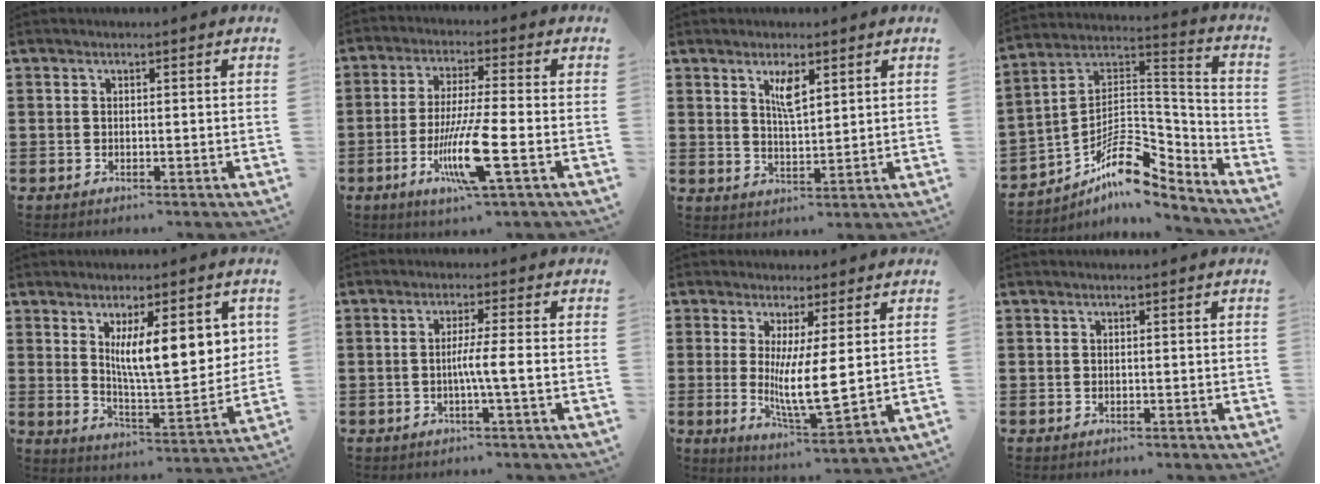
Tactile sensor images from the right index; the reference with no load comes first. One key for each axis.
{"total": 10.6, "fx": -3.8, "fy": 1.2, "fz": 9.8, "tx": -0.199, "ty": -0.015, "tz": -0.074}
{"total": 3.9, "fx": 2.2, "fy": 1.1, "fz": 3.1, "tx": -0.050, "ty": -0.002, "tz": 0.034}
{"total": 10.5, "fx": -6.2, "fy": 5.0, "fz": 6.9, "tx": -0.137, "ty": -0.006, "tz": -0.121}
{"total": 11.2, "fx": 3.9, "fy": 3.0, "fz": 10.1, "tx": -0.164, "ty": -0.012, "tz": 0.060}
{"total": 4.0, "fx": -0.7, "fy": -0.5, "fz": 3.9, "tx": -0.069, "ty": -0.007, "tz": -0.016}
{"total": 8.7, "fx": 1.5, "fy": 1.2, "fz": 8.5, "tx": -0.159, "ty": -0.026, "tz": 0.024}
{"total": 0.0}